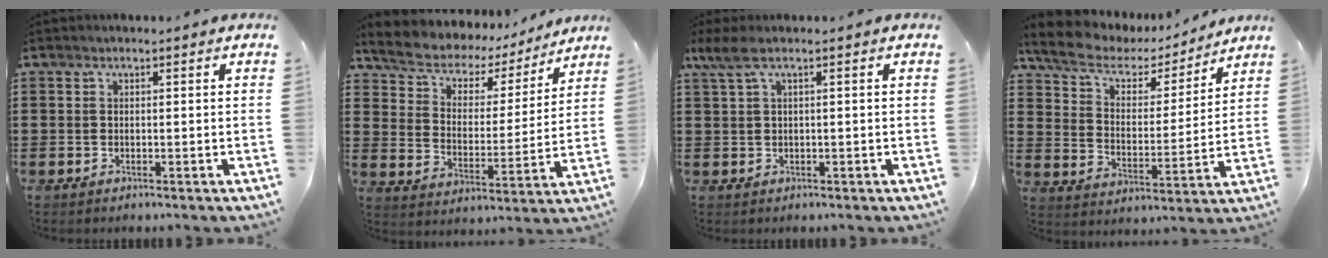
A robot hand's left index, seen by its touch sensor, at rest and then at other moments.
{"total": 5.4, "force": [4.7, 2.6, 0.9], "torque": [-0.049, -0.032, 0.077]}
{"total": 2.5, "force": [0.3, 0.4, 2.4], "torque": [-0.063, -0.006, 0.000]}
{"total": 6.4, "force": [5.0, 2.6, 3.0], "torque": [-0.084, -0.026, 0.084]}